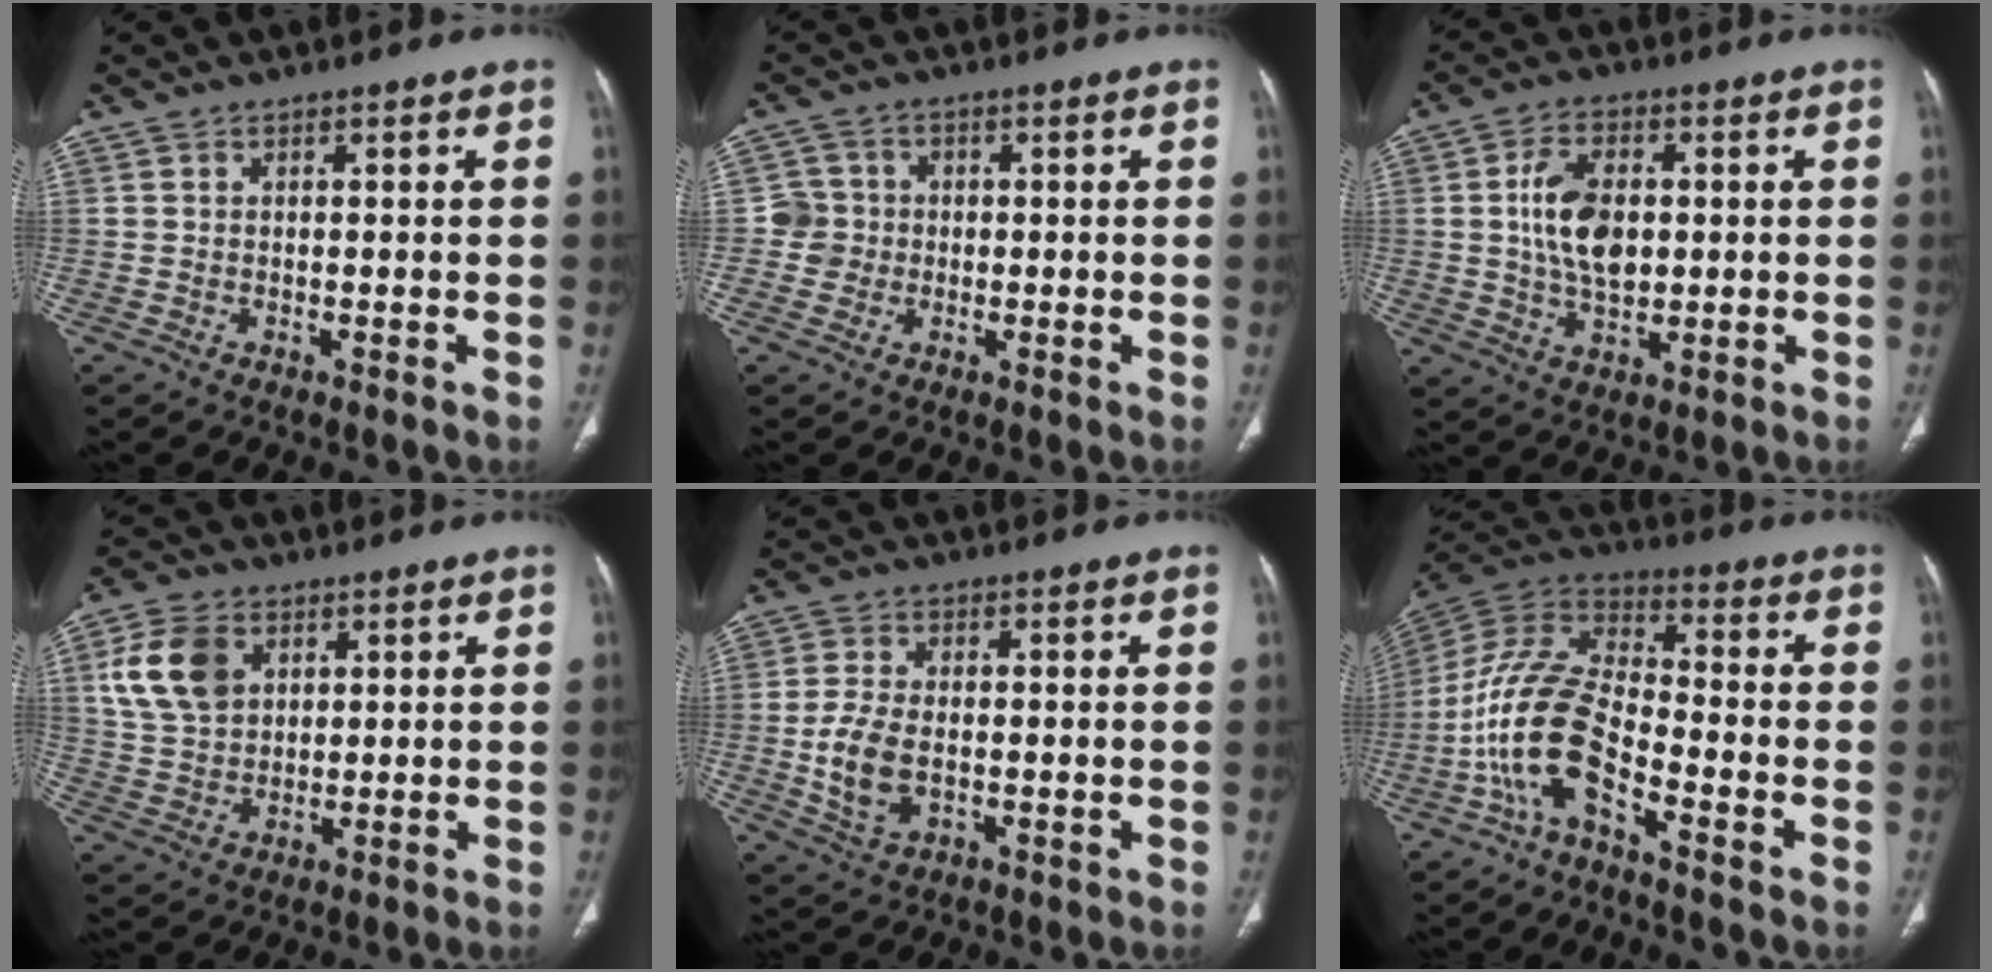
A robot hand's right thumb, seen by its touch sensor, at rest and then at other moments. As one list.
[{"total": 4.0, "force": [-0.2, 4.0, 0.2], "torque": [0.025, 0.011, -0.010]}, {"total": 10.2, "force": [1.1, 6.2, 8.1], "torque": [-0.138, -0.002, 0.026]}, {"total": 10.8, "force": [3.8, 7.7, 6.5], "torque": [-0.111, -0.006, 0.076]}, {"total": 8.1, "force": [-0.8, 4.9, 6.3], "torque": [-0.129, 0.000, -0.010]}, {"total": 15.4, "force": [-6.3, 6.9, 12.3], "torque": [-0.253, 0.051, -0.130]}]